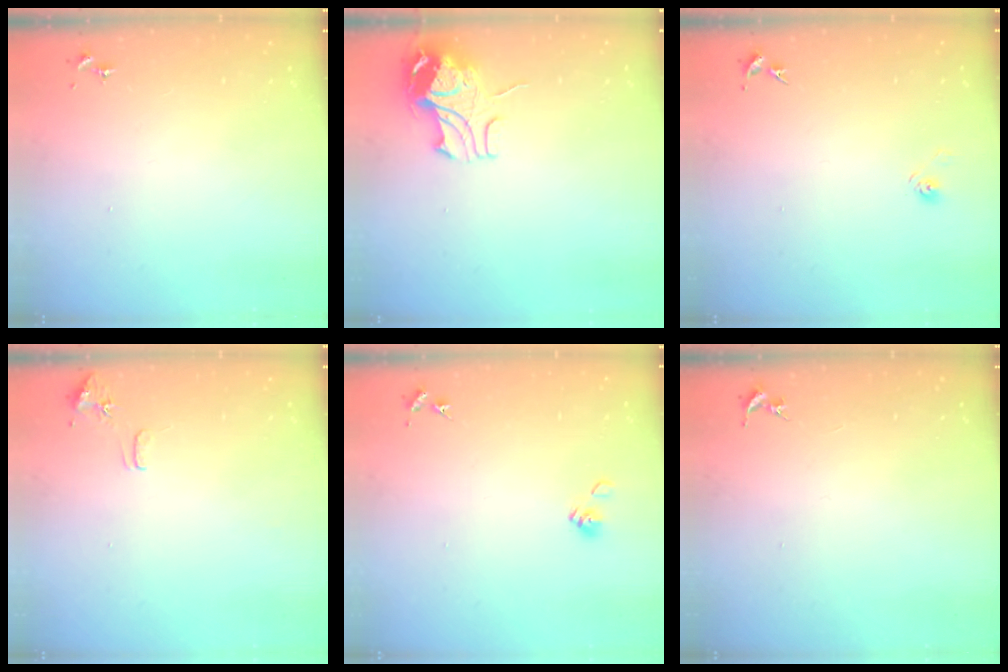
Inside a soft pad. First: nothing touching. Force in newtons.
{"total": 9.6, "press": 9.5, "slide": 1.1}
{"total": 2.9, "press": 2.5, "slide": 1.5}
{"total": 8.1, "press": 8.1, "slide": 0.7}
{"total": 5.4, "press": 5.0, "slide": 2.2}
{"total": 0.0}